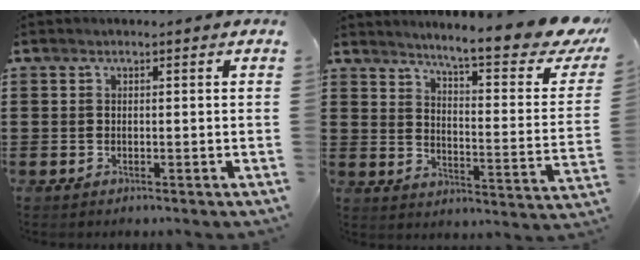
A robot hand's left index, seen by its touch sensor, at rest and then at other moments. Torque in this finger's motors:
{"motor_torque": [2.14, 0.00, 0.13, -0.01]}